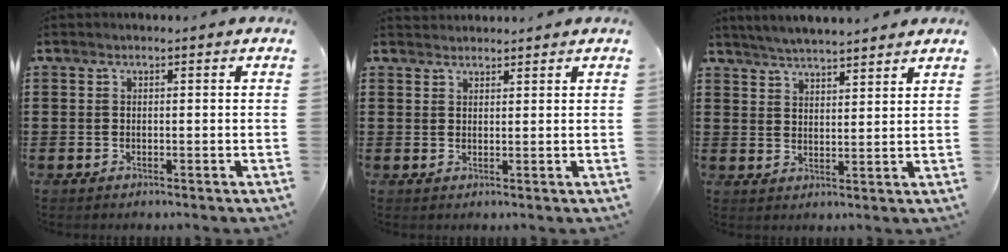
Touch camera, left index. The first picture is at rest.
{"total": 1.6, "force": [1.6, 0.3, 0.0], "torque": [-0.002, 0.002, 0.031]}
{"total": 3.9, "force": [3.8, -0.6, 0.3], "torque": [-0.018, -0.015, 0.069]}